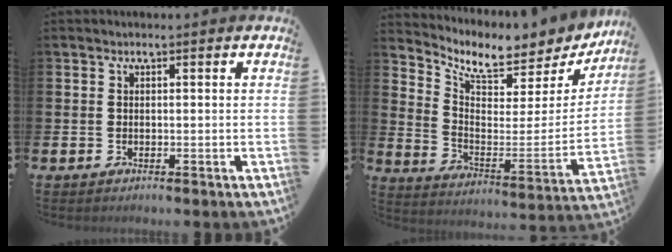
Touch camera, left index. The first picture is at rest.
{"total": 7.1, "force": [6.2, 2.5, 2.6], "torque": [-0.066, -0.058, 0.100]}